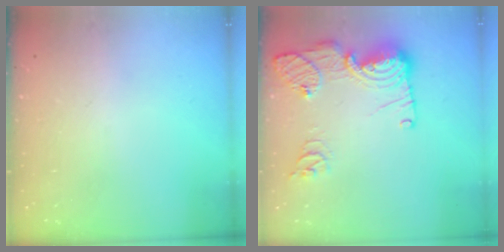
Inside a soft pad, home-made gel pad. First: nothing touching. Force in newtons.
{"total": 16.2, "press": 16.2, "slide": 1.7}